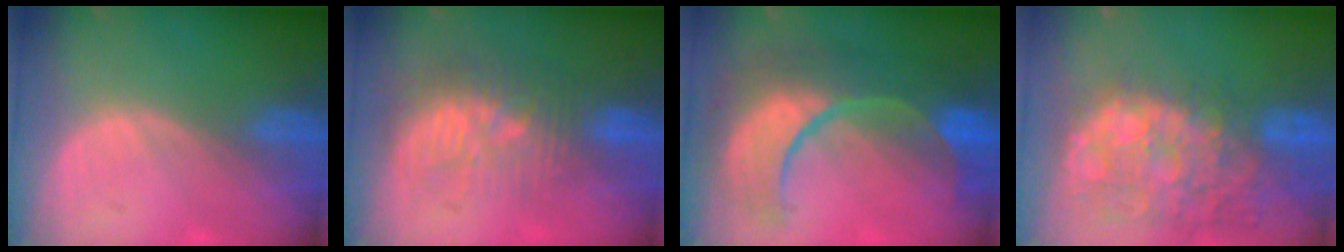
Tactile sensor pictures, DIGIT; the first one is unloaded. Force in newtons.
{"total": 9.2, "press": 8.5, "slide": 3.4}
{"total": 12.5, "press": 12.4, "slide": 1.3}
{"total": 14.1, "press": 11.6, "slide": 8.1}